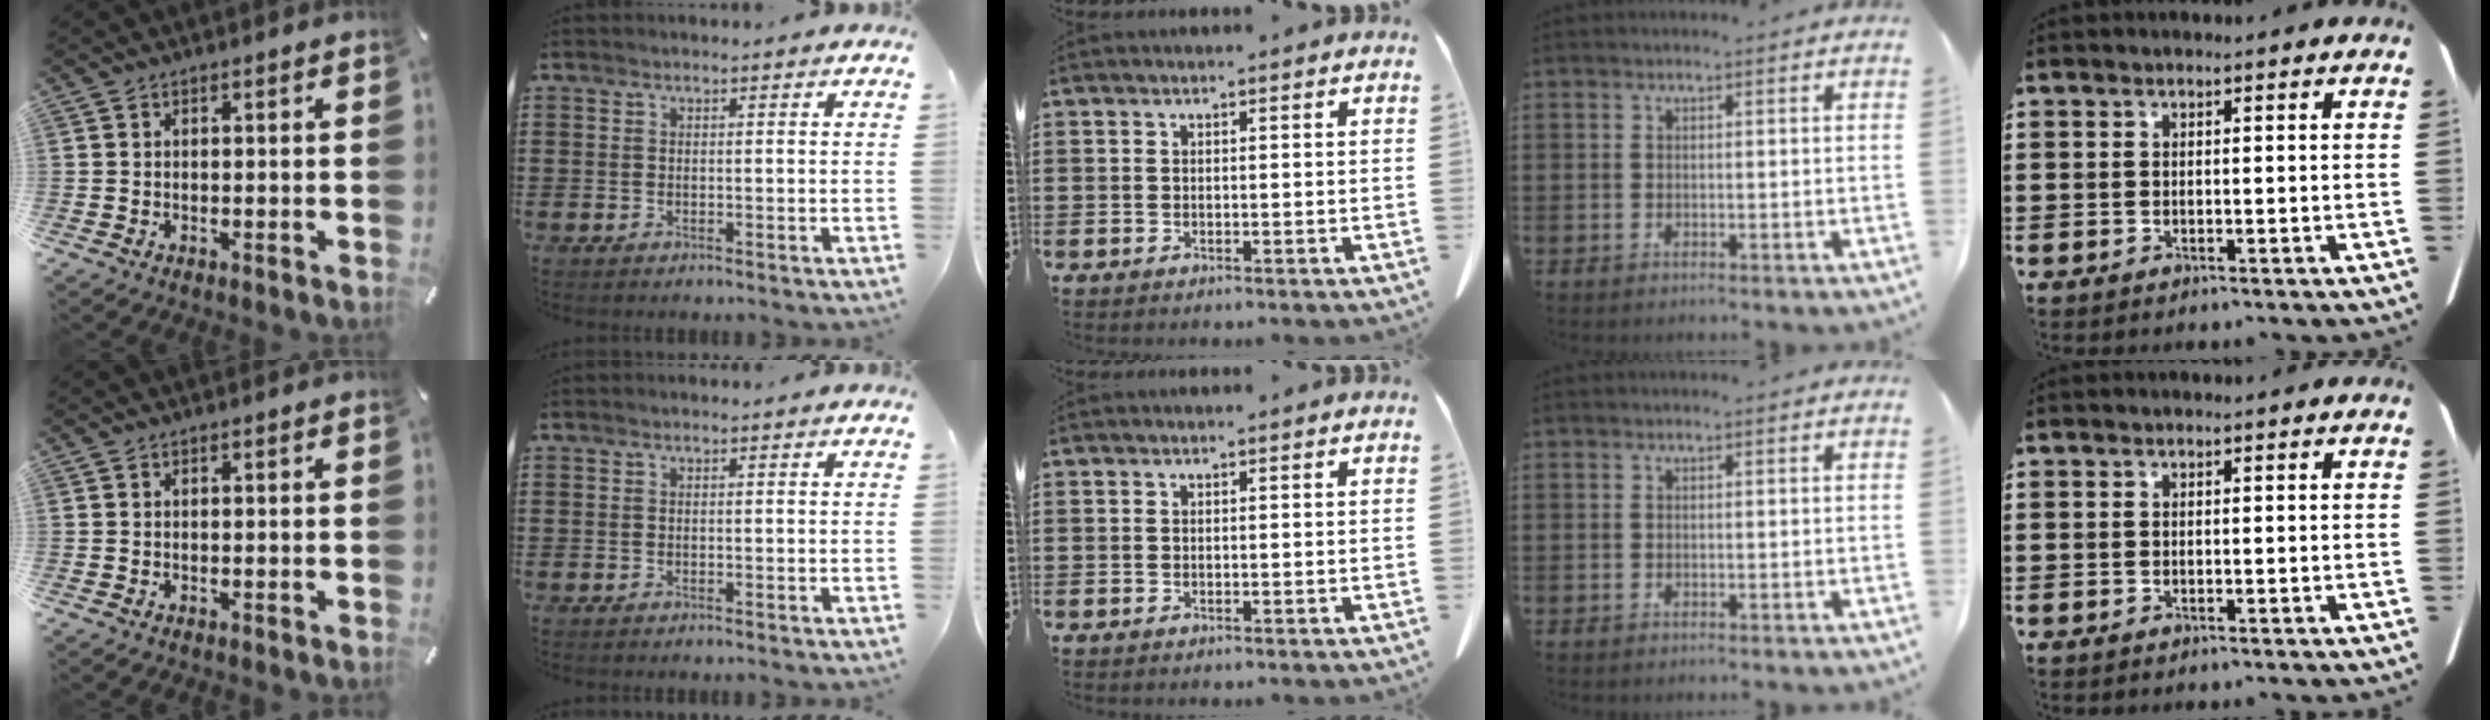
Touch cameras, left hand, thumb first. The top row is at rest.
{}